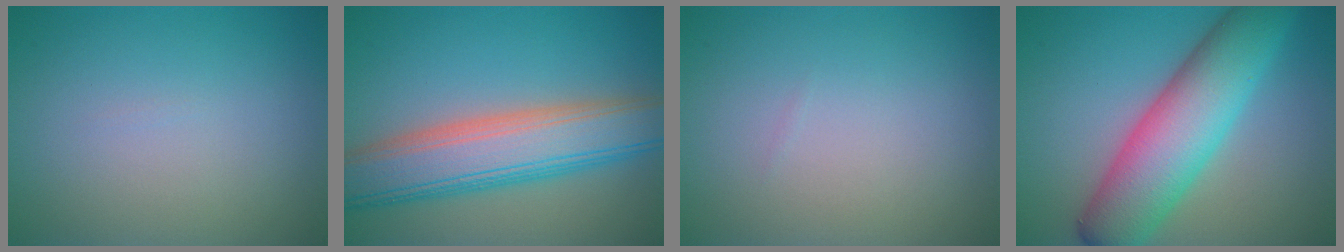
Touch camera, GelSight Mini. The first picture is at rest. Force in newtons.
{"total": 8.6, "press": 8.6, "slide": 0.3}
{"total": 0.0}
{"total": 9.3, "press": 9.3, "slide": 0.3}